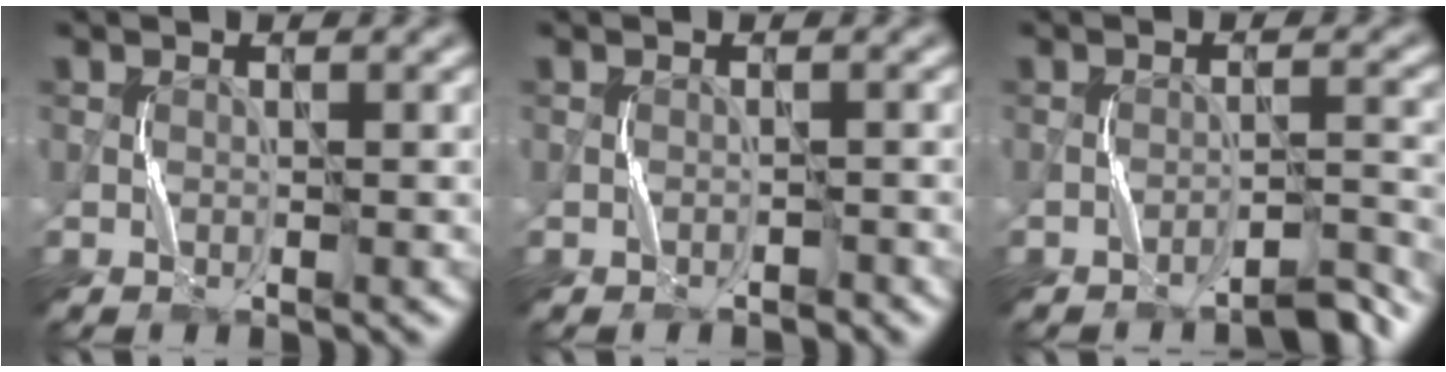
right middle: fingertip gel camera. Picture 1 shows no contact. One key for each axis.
{"total": 0.7, "fx": -0.7, "fy": 0.0, "fz": -0.3, "tx": 0.002, "ty": 0.002, "tz": -0.009}
{"total": 2.7, "fx": -2.5, "fy": 0.1, "fz": 0.9, "tx": -0.011, "ty": 0.012, "tz": -0.042}